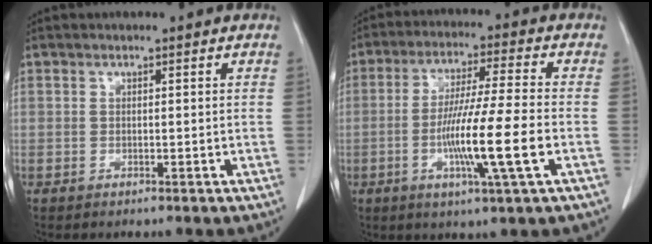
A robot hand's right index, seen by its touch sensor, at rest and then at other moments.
{"total": 12.1, "force": [-3.2, -0.7, 11.6], "torque": [-0.217, -0.014, -0.064]}